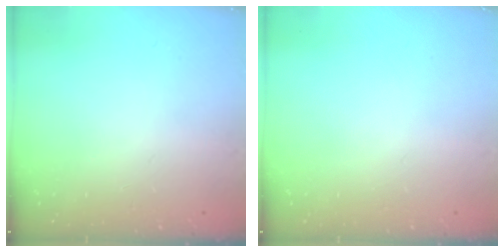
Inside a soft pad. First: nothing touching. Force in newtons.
{"total": 0.0}